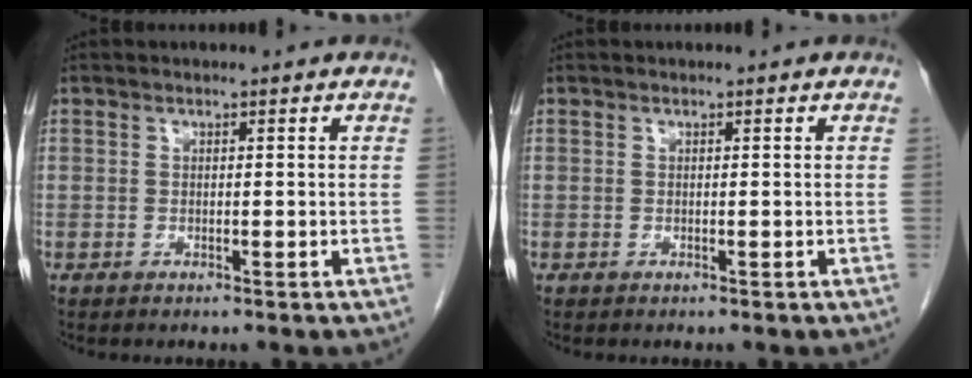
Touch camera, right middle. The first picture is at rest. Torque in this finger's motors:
{"motor_torque": [0.23, -0.07, -0.08, -0.01]}